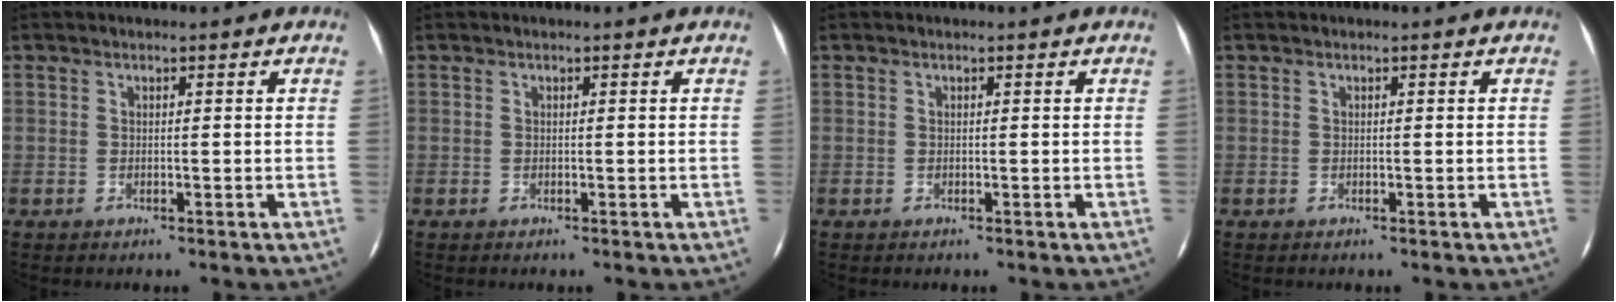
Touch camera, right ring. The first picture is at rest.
{"total": 0.0}
{"total": 0.0}
{"total": 0.0}